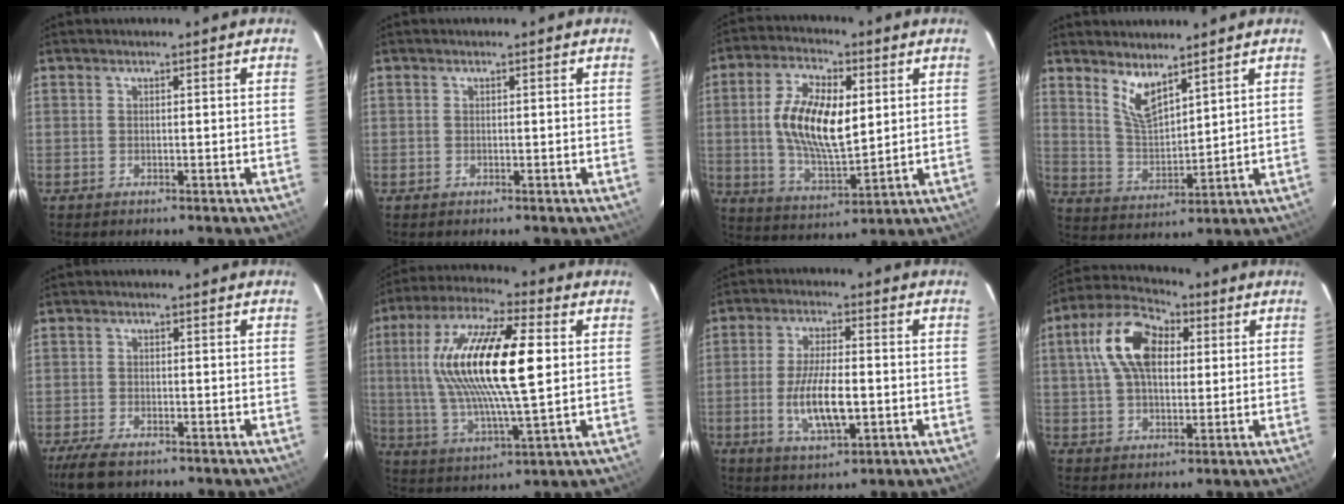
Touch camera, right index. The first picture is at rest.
{"total": 0.0}
{"total": 14.4, "force": [2.2, 6.6, 12.6], "torque": [-0.241, 0.005, 0.045]}
{"total": 7.1, "force": [5.1, 2.4, 4.4], "torque": [-0.083, -0.008, 0.108]}
{"total": 6.0, "force": [-4.6, 1.9, 3.3], "torque": [-0.086, -0.018, -0.087]}
{"total": 21.0, "force": [3.6, 5.6, 19.9], "torque": [-0.380, 0.015, 0.063]}
{"total": 10.5, "force": [-2.1, 3.7, 9.6], "torque": [-0.190, -0.007, -0.035]}
{"total": 14.2, "force": [3.7, 8.4, 10.9], "torque": [-0.211, 0.034, 0.059]}